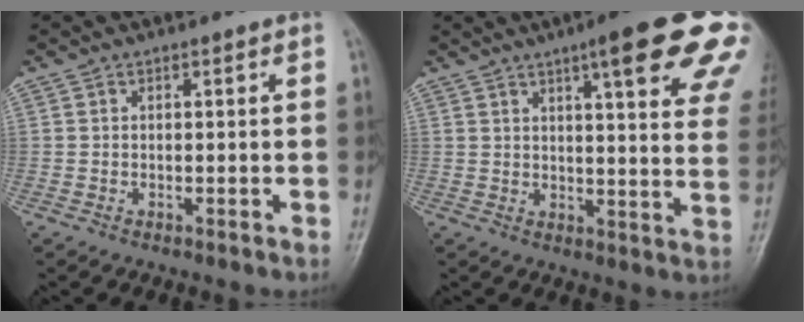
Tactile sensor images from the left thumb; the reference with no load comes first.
{"total": 20.9, "force": [11.6, 3.7, 17.0], "torque": [-0.201, -0.032, 0.137]}